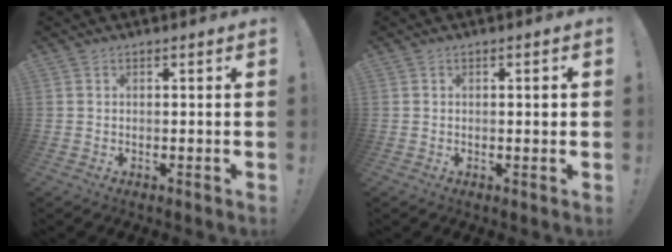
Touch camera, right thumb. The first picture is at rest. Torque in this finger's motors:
{"motor_torque": [-0.08, -0.25, 0.18, -0.07, 0.03]}